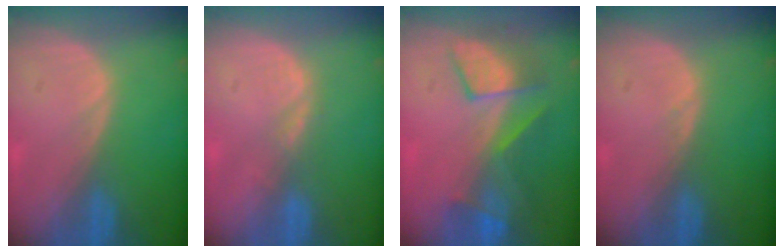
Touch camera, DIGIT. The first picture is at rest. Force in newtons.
{"total": 2.3, "press": 1.8, "slide": 1.5}
{"total": 8.0, "press": 7.5, "slide": 2.7}
{"total": 0.5, "press": 0.5, "slide": 0.0}